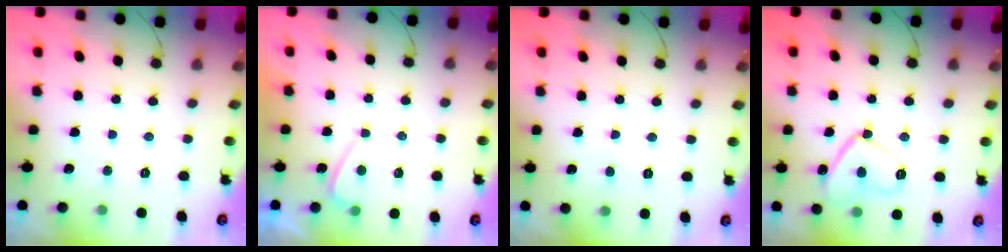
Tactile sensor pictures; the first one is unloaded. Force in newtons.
{"total": 1.6, "press": 1.4, "slide": 0.6}
{"total": 2.1, "press": 2.1, "slide": 0.2}
{"total": 11.2, "press": 11.1, "slide": 1.0}